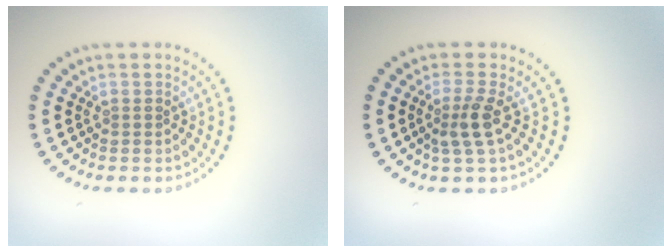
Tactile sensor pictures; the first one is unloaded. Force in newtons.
{"total": 2.4, "press": 1.8, "slide": 1.6}